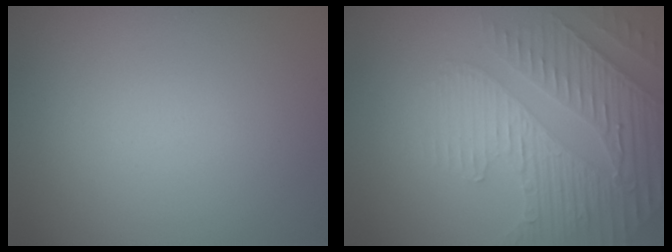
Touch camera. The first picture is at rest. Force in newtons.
{"total": 4.9, "press": 4.5, "slide": 2.0}